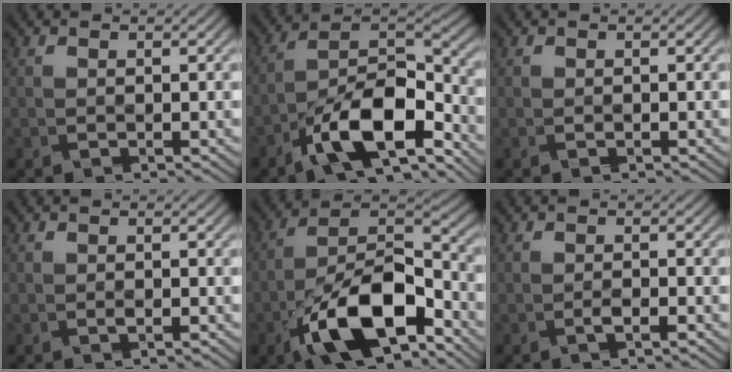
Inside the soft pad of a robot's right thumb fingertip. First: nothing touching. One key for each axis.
{"total": 13.3, "fx": -8.4, "fy": 5.0, "fz": 9.0, "tx": -0.149, "ty": -0.001, "tz": -0.165}
{"total": 0.0}
{"total": 0.5, "fx": -0.4, "fy": 0.0, "fz": 0.3, "tx": -0.003, "ty": 0.003, "tz": -0.005}
{"total": 14.2, "fx": -7.8, "fy": 6.0, "fz": 10.2, "tx": -0.184, "ty": -0.005, "tz": -0.152}
{"total": 1.2, "fx": -0.9, "fy": 0.1, "fz": 0.7, "tx": -0.008, "ty": 0.001, "tz": -0.016}